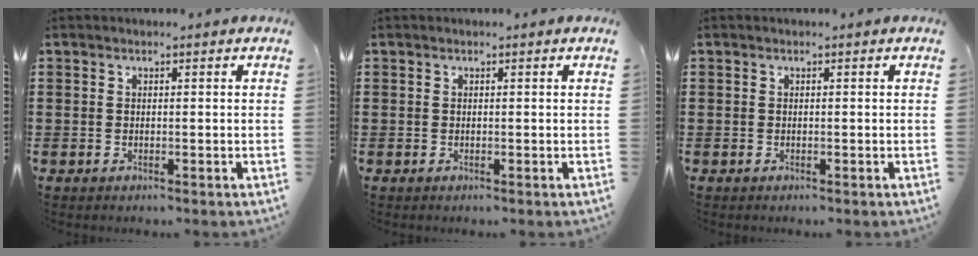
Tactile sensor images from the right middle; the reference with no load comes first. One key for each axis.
{"total": 0.0}
{"total": 0.0}